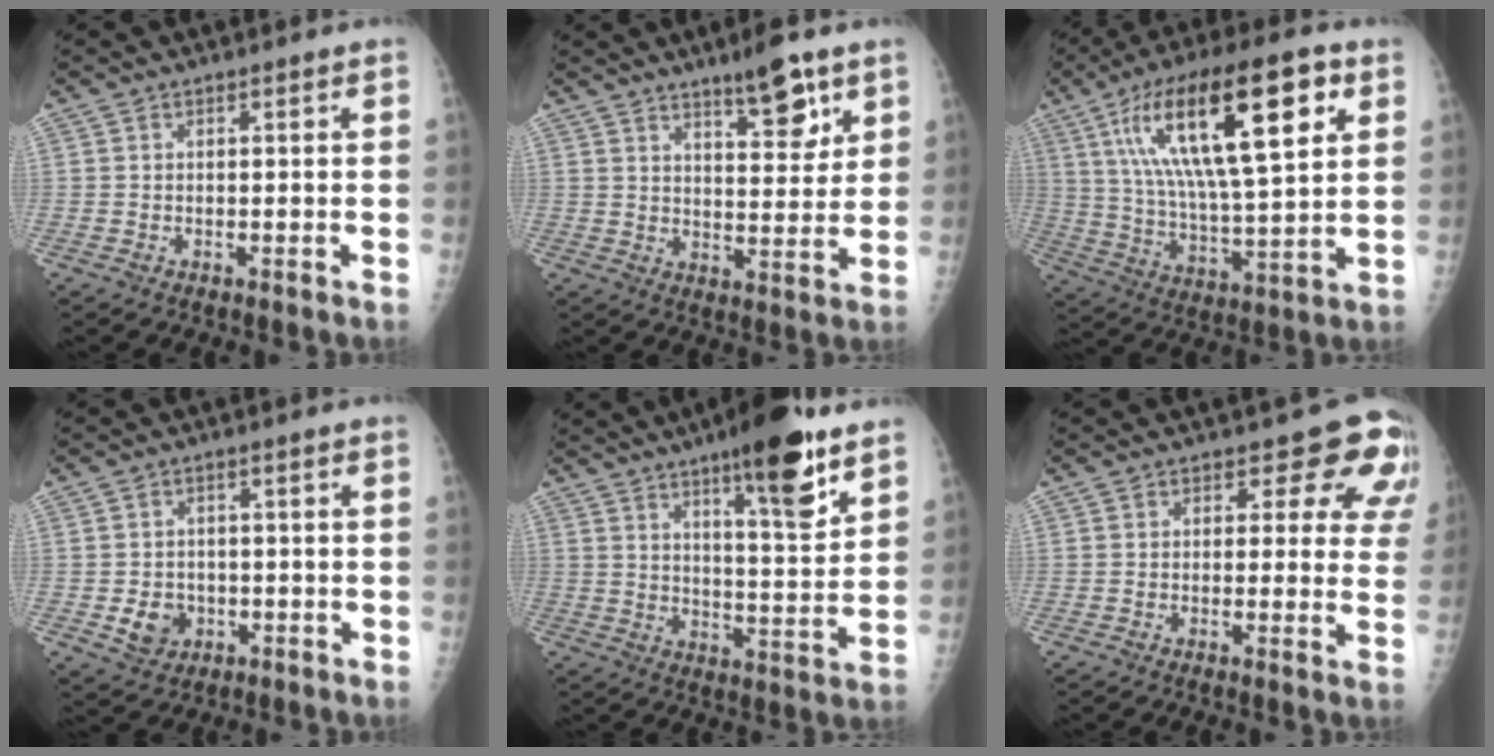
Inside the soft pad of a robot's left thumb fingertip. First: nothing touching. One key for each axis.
{"total": 9.3, "fx": 6.1, "fy": 2.8, "fz": 6.5, "tx": -0.076, "ty": -0.040, "tz": 0.093}
{"total": 24.8, "fx": 9.7, "fy": 7.7, "fz": 21.5, "tx": -0.361, "ty": -0.009, "tz": 0.162}
{"total": 5.1, "fx": -1.4, "fy": 4.3, "fz": 2.3, "tx": -0.017, "ty": 0.006, "tz": -0.014}
{"total": 14.6, "fx": 9.1, "fy": 3.1, "fz": 11.1, "tx": -0.142, "ty": -0.057, "tz": 0.136}
{"total": 9.7, "fx": 5.7, "fy": 5.8, "fz": 5.4, "tx": -0.007, "ty": -0.021, "tz": 0.044}